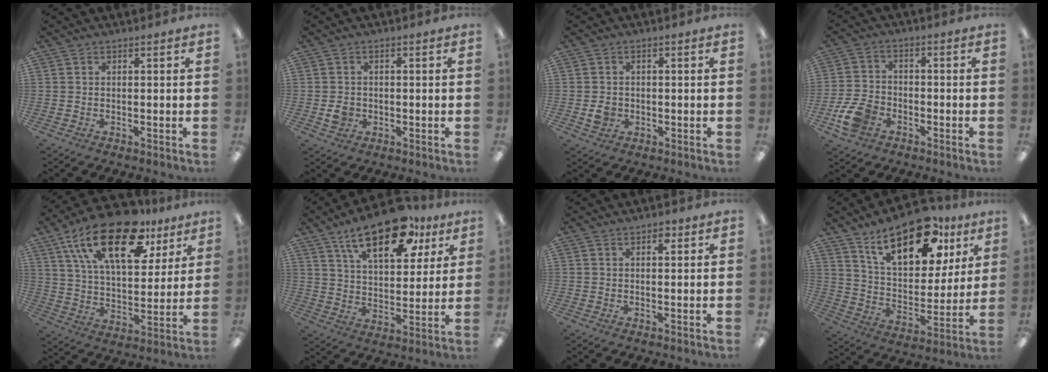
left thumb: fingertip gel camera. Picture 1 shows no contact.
{"total": 3.1, "force": [-0.5, 2.8, 1.4], "torque": [-0.015, 0.002, -0.010]}
{"total": 3.2, "force": [-0.5, 2.8, 1.5], "torque": [-0.008, -0.002, -0.012]}
{"total": 8.2, "force": [-4.0, 5.6, 4.4], "torque": [-0.096, 0.016, -0.073]}
{"total": 23.7, "force": [13.6, 11.3, 15.8], "torque": [-0.277, -0.059, 0.235]}
{"total": 19.6, "force": [12.6, 8.8, 12.1], "torque": [-0.190, -0.055, 0.210]}
{"total": 2.2, "force": [1.2, 1.2, 1.4], "torque": [-0.006, -0.006, 0.016]}
{"total": 21.3, "force": [12.9, 10.4, 13.5], "torque": [-0.206, -0.059, 0.221]}